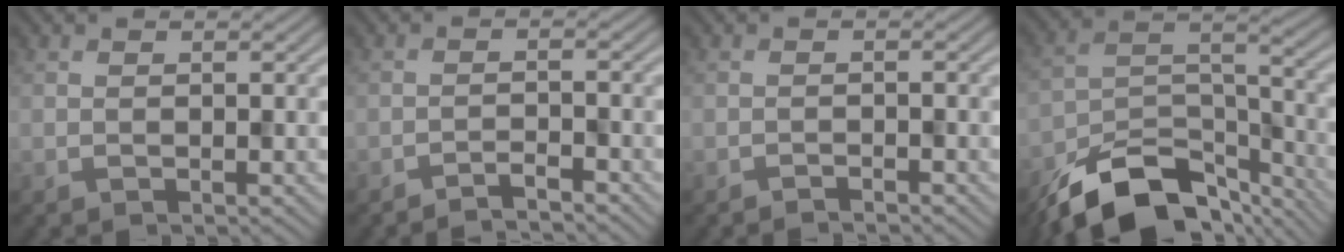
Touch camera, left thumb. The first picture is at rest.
{"total": 2.2, "force": [-2.1, 0.1, 0.8], "torque": [-0.011, 0.004, -0.042]}
{"total": 1.0, "force": [-0.9, 0.0, 0.3], "torque": [-0.003, 0.001, -0.020]}
{"total": 14.4, "force": [-11.1, 6.1, 6.9], "torque": [-0.141, -0.008, -0.189]}